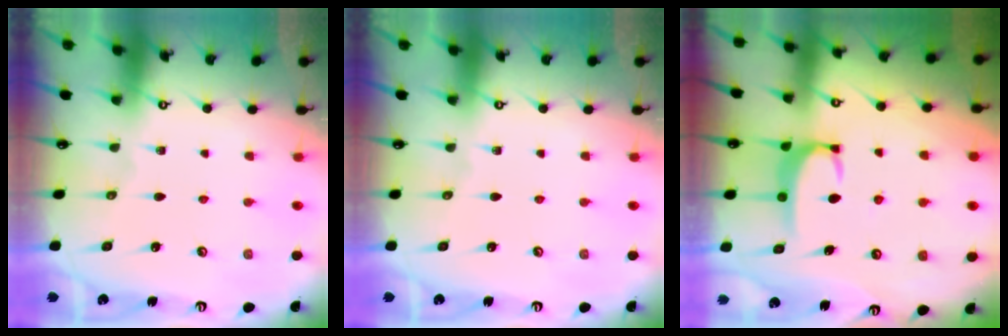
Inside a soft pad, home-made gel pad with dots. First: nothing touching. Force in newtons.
{"total": 0.0}
{"total": 2.8, "press": 2.7, "slide": 0.4}